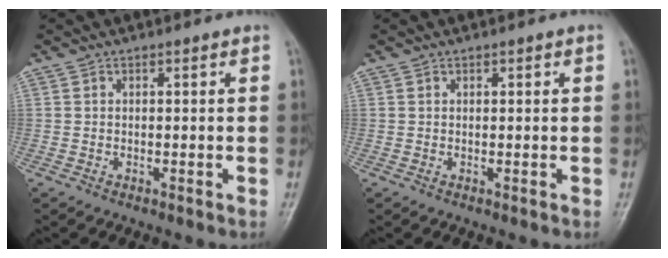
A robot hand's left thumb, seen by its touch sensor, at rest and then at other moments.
{"total": 0.6, "force": [0.3, 0.3, 0.5], "torque": [-0.004, 0.000, 0.004]}